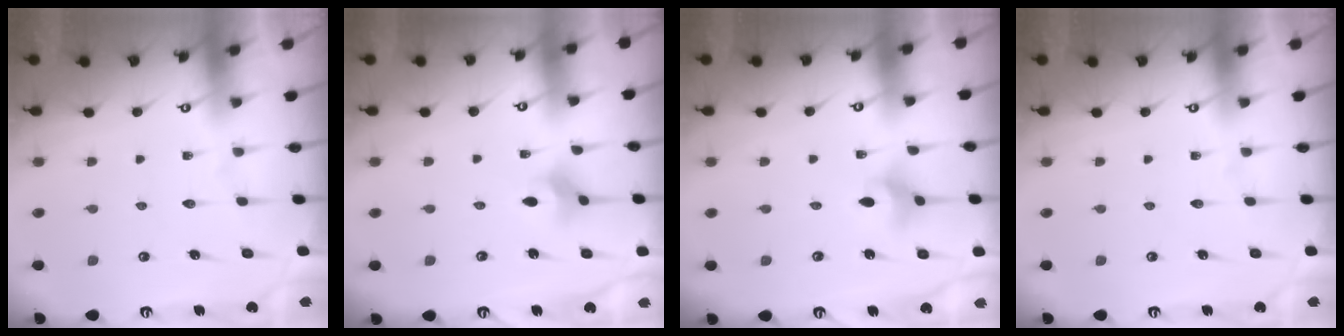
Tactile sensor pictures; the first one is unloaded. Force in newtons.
{"total": 2.9, "press": 2.8, "slide": 0.8}
{"total": 4.7, "press": 4.7, "slide": 0.5}
{"total": 0.0}